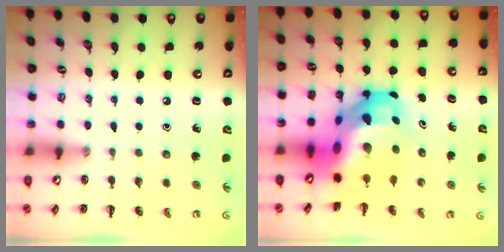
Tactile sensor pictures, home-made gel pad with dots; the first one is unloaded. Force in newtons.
{"total": 16.3, "press": 15.7, "slide": 4.2}